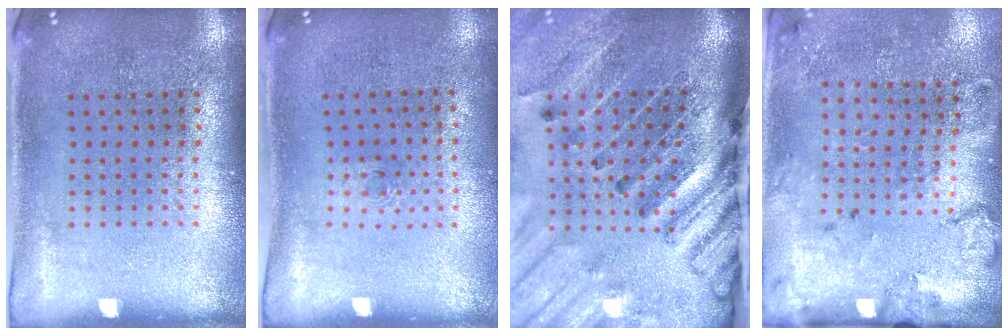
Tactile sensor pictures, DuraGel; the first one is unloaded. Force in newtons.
{"total": 0.6, "press": 0.3, "slide": 0.5}
{"total": 4.4, "press": 3.3, "slide": 3.0}
{"total": 2.1, "press": 1.5, "slide": 1.5}